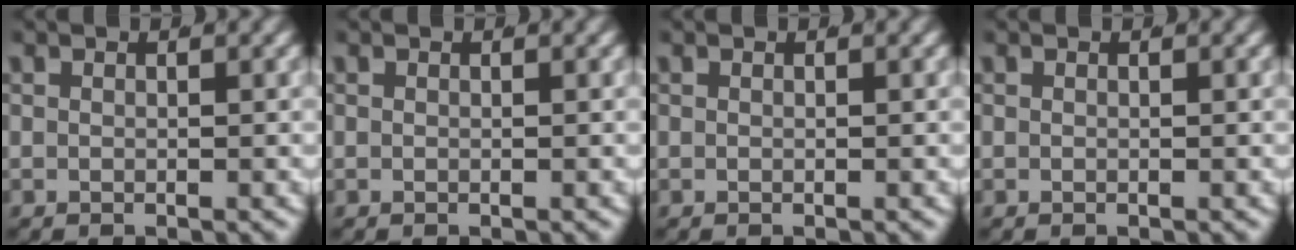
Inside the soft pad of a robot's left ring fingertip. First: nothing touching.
{"total": 0.0}
{"total": 0.0}
{"total": 0.0}